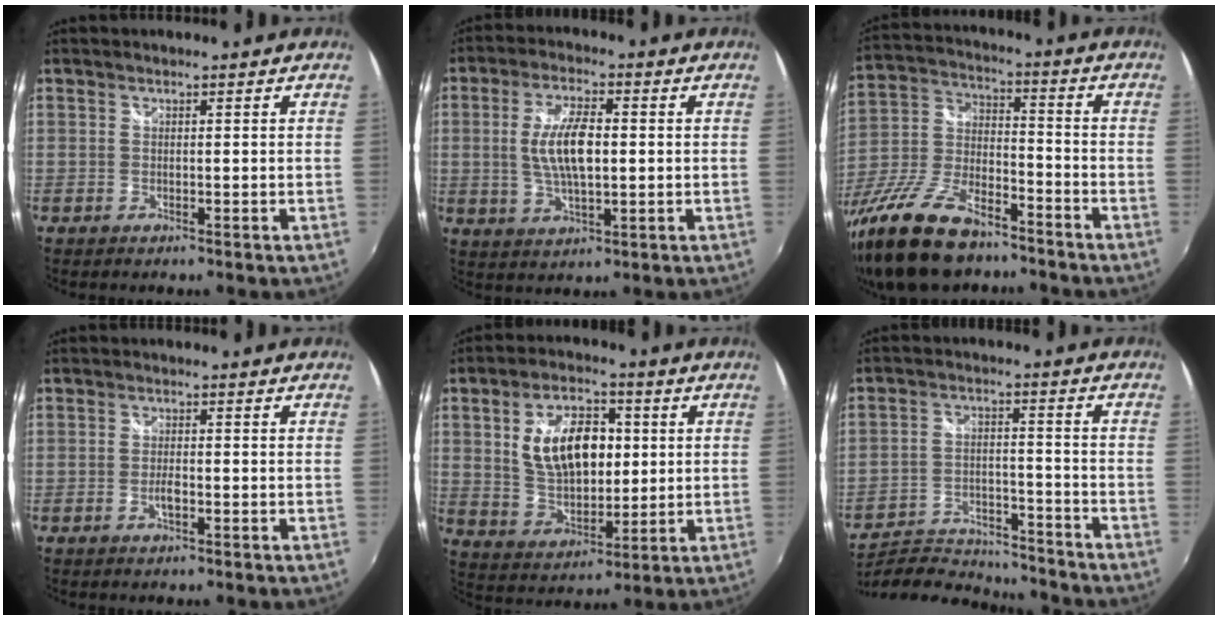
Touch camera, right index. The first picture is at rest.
{"total": 9.4, "force": [0.4, 3.7, 8.6], "torque": [-0.167, 0.003, 0.010]}
{"total": 20.7, "force": [-14.8, 8.1, 12.0], "torque": [-0.256, -0.025, -0.265]}
{"total": 2.1, "force": [-0.8, 0.8, 1.7], "torque": [-0.034, -0.002, -0.014]}
{"total": 13.8, "force": [2.6, 8.0, 10.9], "torque": [-0.198, 0.011, 0.057]}
{"total": 19.1, "force": [-17.6, 4.2, 6.2], "torque": [-0.129, -0.009, -0.269]}